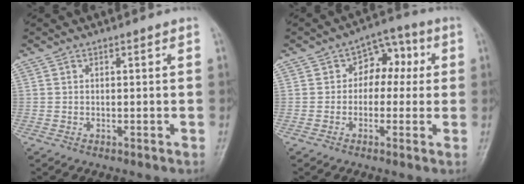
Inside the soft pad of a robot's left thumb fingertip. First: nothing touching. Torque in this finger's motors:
{"motor_torque": [0.14, 0.19, -0.04, 0.02, 0.02]}